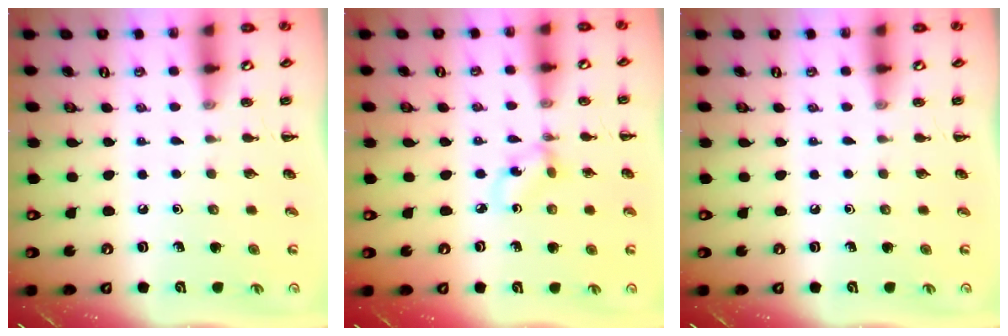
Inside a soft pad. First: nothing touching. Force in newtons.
{"total": 2.4, "press": 2.4, "slide": 0.6}
{"total": 0.0}